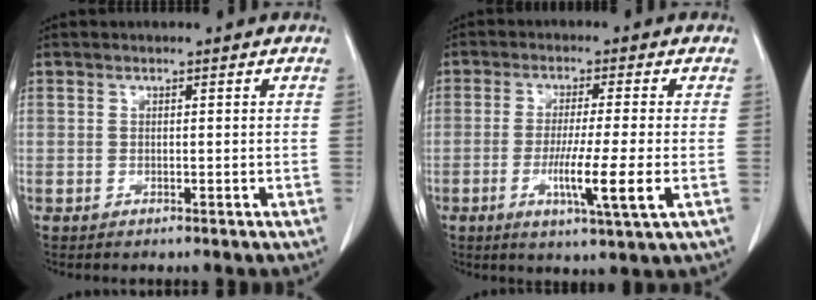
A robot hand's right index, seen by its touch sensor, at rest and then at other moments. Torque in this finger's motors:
{"motor_torque": [1.13, -0.40, 0.64, 0.19]}